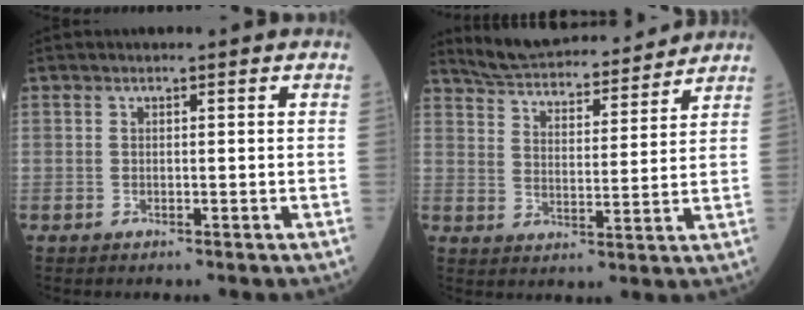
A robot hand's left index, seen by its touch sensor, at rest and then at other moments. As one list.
[{"total": 16.0, "force": [15.0, 2.4, 5.0], "torque": [-0.080, 0.013, 0.228]}]